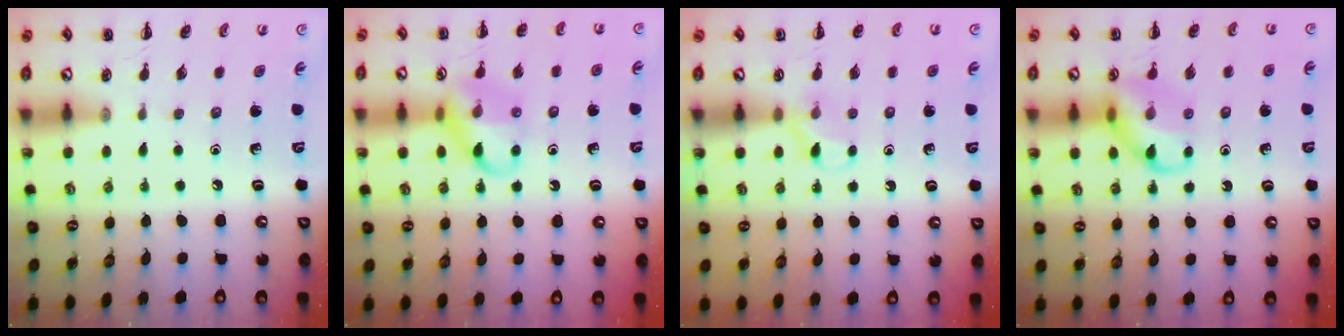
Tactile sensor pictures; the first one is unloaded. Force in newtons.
{"total": 13.2, "press": 13.2, "slide": 1.4}
{"total": 6.2, "press": 5.9, "slide": 1.9}
{"total": 11.5, "press": 11.4, "slide": 1.3}